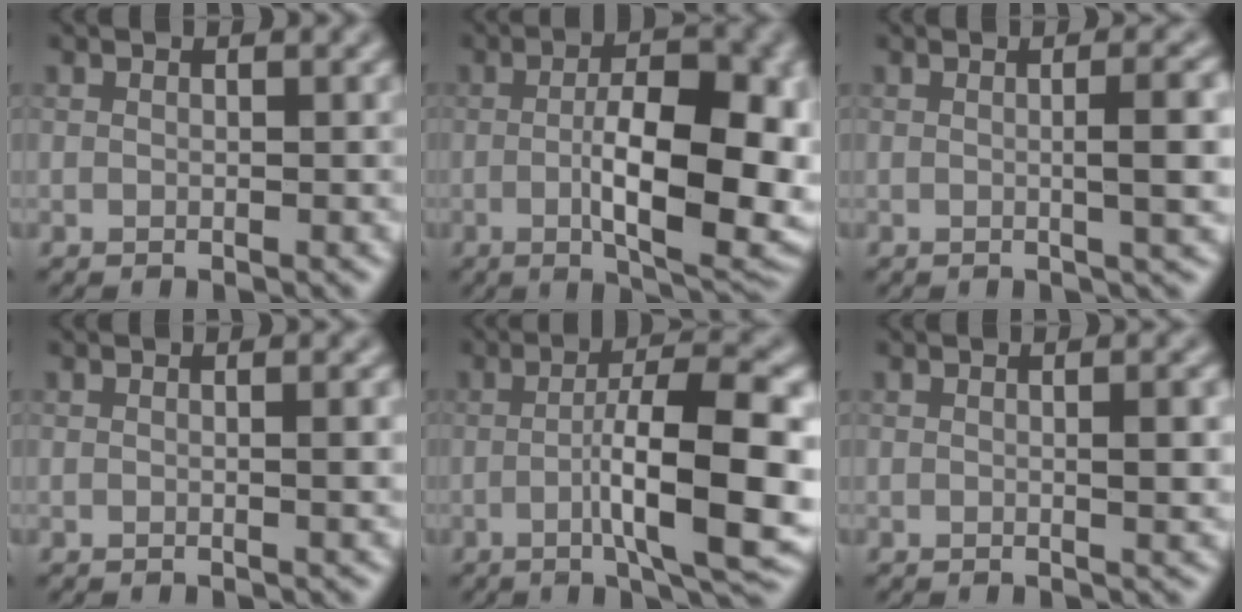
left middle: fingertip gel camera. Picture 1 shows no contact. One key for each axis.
{"total": 11.2, "fx": -1.3, "fy": 4.0, "fz": 10.4, "tx": -0.155, "ty": -0.009, "tz": -0.018}
{"total": 4.1, "fx": 0.1, "fy": 1.0, "fz": 4.0, "tx": -0.050, "ty": 0.007, "tz": -0.003}
{"total": 1.2, "fx": 0.0, "fy": 0.2, "fz": 1.2, "tx": -0.016, "ty": 0.001, "tz": -0.001}
{"total": 9.8, "fx": -2.1, "fy": 1.8, "fz": 9.4, "tx": -0.134, "ty": 0.007, "tz": -0.037}
{"total": 2.0, "fx": 0.1, "fy": 0.3, "fz": 1.9, "tx": -0.027, "ty": 0.000, "tz": 0.001}